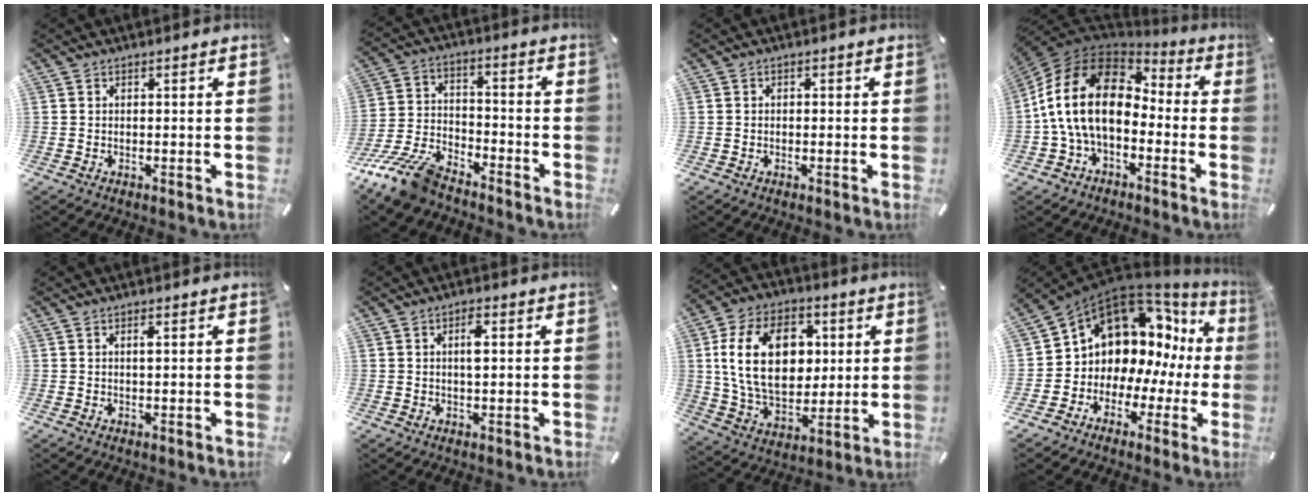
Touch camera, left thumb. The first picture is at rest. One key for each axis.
{"total": 13.3, "fx": -10.5, "fy": 5.0, "fz": 6.5, "tx": -0.130, "ty": 0.051, "tz": -0.194}
{"total": 0.7, "fx": -0.3, "fy": 0.5, "fz": 0.4, "tx": -0.006, "ty": 0.002, "tz": -0.006}
{"total": 19.0, "fx": -1.4, "fy": 12.9, "fz": 13.9, "tx": -0.296, "ty": 0.031, "tz": -0.027}
{"total": 1.2, "fx": 0.3, "fy": 0.2, "fz": 1.2, "tx": -0.023, "ty": 0.001, "tz": 0.004}
{"total": 3.6, "fx": 0.7, "fy": 1.3, "fz": 3.3, "tx": -0.061, "ty": 0.005, "tz": 0.008}
{"total": 20.0, "fx": 3.3, "fy": 14.0, "fz": 13.9, "tx": -0.267, "ty": 0.010, "tz": 0.057}
{"total": 12.2, "fx": 5.3, "fy": 9.7, "fz": 5.3, "tx": -0.094, "ty": -0.069, "tz": 0.102}